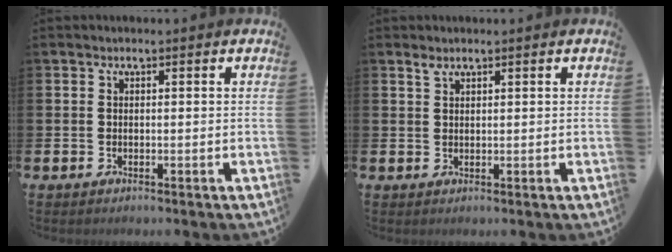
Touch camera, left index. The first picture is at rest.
{"total": 1.4, "force": [1.2, 0.4, 0.6], "torque": [-0.001, -0.001, 0.019]}